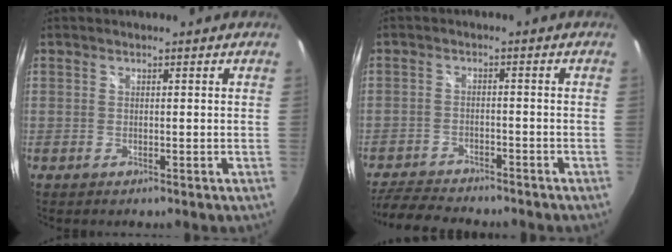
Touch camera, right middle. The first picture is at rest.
{"total": 9.5, "force": [-8.7, 2.0, 3.1], "torque": [-0.089, -0.011, -0.143]}